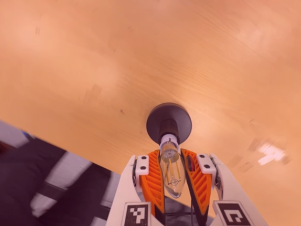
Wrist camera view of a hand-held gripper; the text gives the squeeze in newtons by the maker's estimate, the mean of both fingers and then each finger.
{"total": 20.0, "left": 18.6, "right": 21.4}